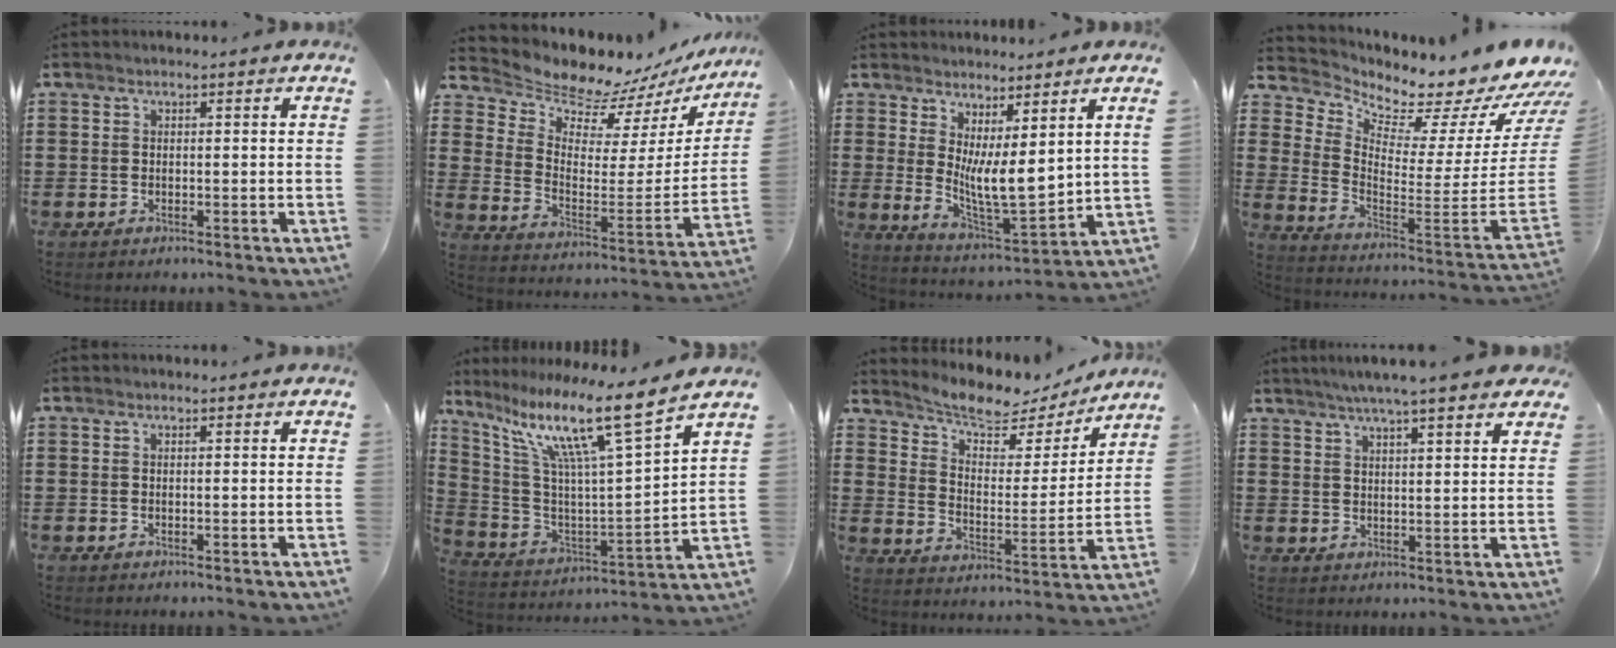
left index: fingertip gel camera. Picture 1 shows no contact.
{"total": 8.1, "force": [7.6, 2.3, 1.0], "torque": [-0.050, -0.070, 0.130]}
{"total": 7.5, "force": [2.5, 1.7, 6.9], "torque": [-0.124, -0.030, 0.044]}
{"total": 4.4, "force": [4.4, 0.4, 0.5], "torque": [-0.020, -0.077, 0.063]}
{"total": 0.0}
{"total": 13.4, "force": [8.9, 0.6, 10.0], "torque": [-0.212, -0.055, 0.135]}
{"total": 6.6, "force": [6.1, 1.6, 1.8], "torque": [-0.061, -0.044, 0.103]}
{"total": 4.7, "force": [3.9, 0.1, 2.5], "torque": [-0.060, -0.007, 0.068]}